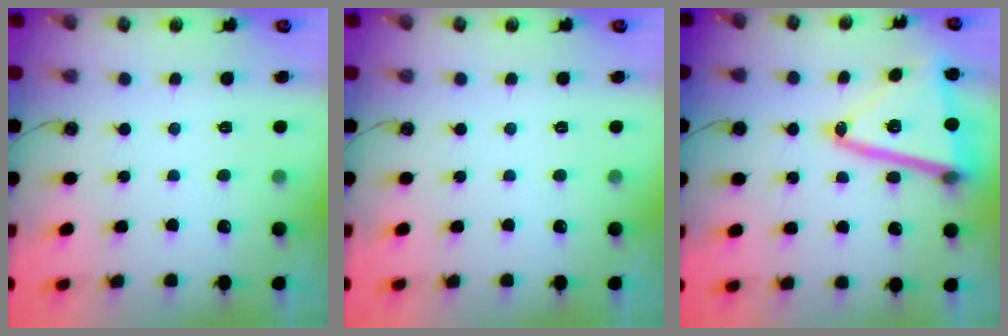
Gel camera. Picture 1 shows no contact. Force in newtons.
{"total": 0.0}
{"total": 19.1, "press": 18.9, "slide": 2.6}